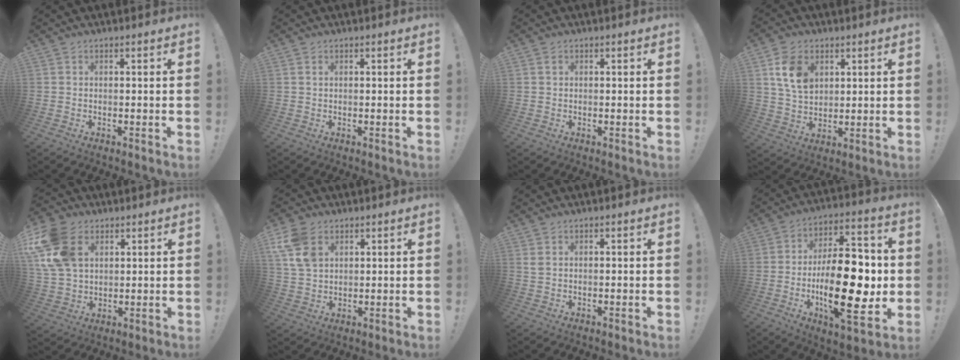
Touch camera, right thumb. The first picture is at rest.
{"total": 0.7, "force": [0.3, 0.3, 0.5], "torque": [-0.010, 0.000, 0.006]}
{"total": 0.8, "force": [0.2, 0.6, 0.4], "torque": [-0.001, 0.000, 0.001]}
{"total": 11.5, "force": [4.5, 8.4, 6.6], "torque": [-0.106, -0.007, 0.087]}
{"total": 16.7, "force": [6.1, 12.0, 9.8], "torque": [-0.197, -0.015, 0.122]}
{"total": 10.9, "force": [4.8, 7.4, 6.4], "torque": [-0.129, -0.007, 0.098]}
{"total": 1.5, "force": [0.7, 0.6, 1.2], "torque": [-0.018, -0.001, 0.011]}
{"total": 26.2, "force": [-3.6, 11.9, 23.1], "torque": [-0.380, 0.012, -0.054]}